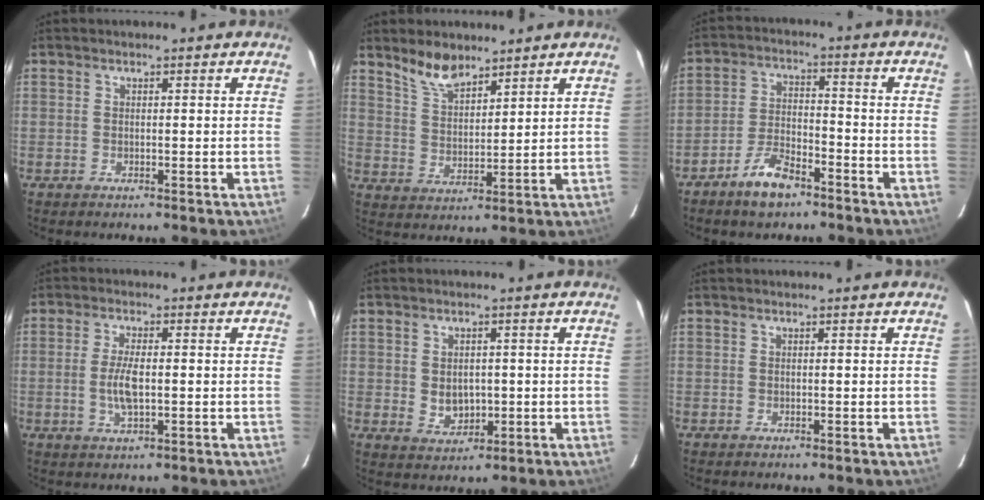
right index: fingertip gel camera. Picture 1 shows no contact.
{"total": 6.9, "force": [5.7, 2.4, 3.1], "torque": [-0.058, 0.006, 0.112]}
{"total": 7.6, "force": [-5.7, 2.9, 4.2], "torque": [-0.097, 0.005, -0.104]}
{"total": 5.3, "force": [-0.6, 1.8, 5.0], "torque": [-0.100, -0.003, -0.010]}
{"total": 5.0, "force": [-0.2, 3.9, 3.1], "torque": [-0.054, -0.003, 0.007]}
{"total": 0.0}